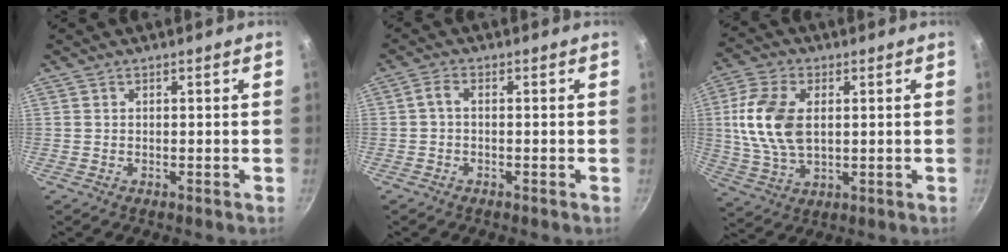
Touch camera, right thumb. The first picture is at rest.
{"total": 0.7, "force": [0.0, 0.4, 0.6], "torque": [-0.012, 0.004, -0.001]}
{"total": 13.2, "force": [1.8, 8.0, 10.4], "torque": [-0.198, -0.002, 0.034]}